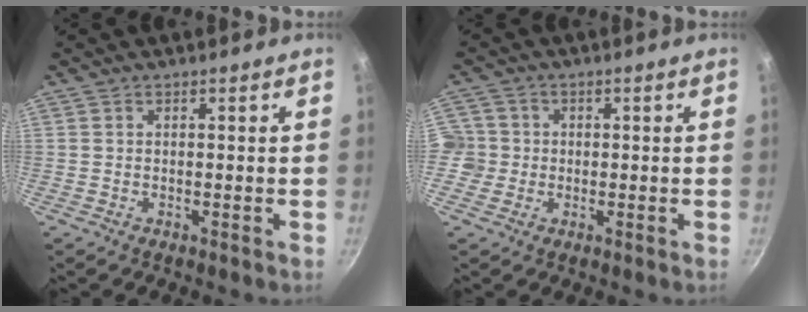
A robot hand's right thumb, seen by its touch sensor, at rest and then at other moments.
{"total": 4.9, "force": [-0.7, 4.8, 1.0], "torque": [0.010, 0.008, -0.021]}